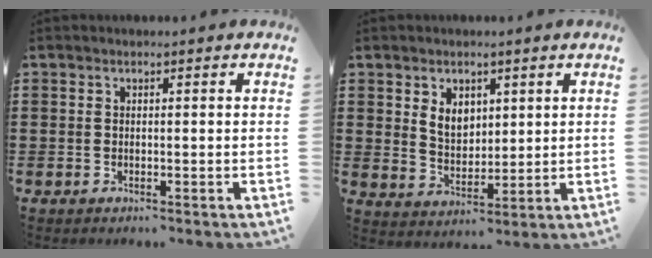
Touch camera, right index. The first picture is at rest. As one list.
[{"total": 4.7, "force": [1.9, 3.4, 2.5], "torque": [-0.054, 0.008, 0.032]}]